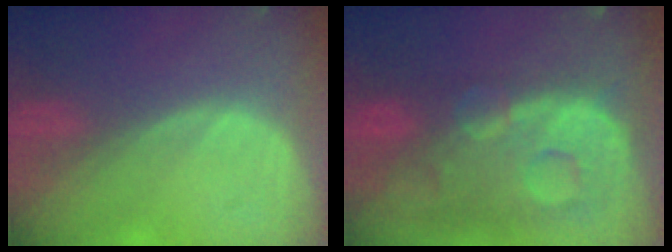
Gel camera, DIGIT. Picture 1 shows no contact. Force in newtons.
{"total": 13.6, "press": 11.1, "slide": 7.9}